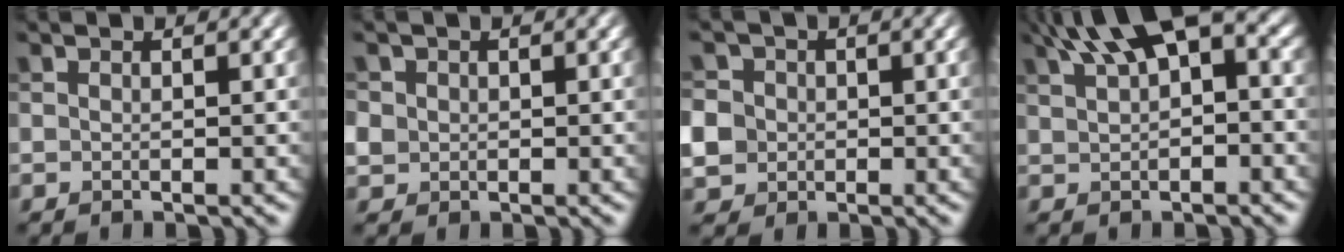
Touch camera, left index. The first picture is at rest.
{"total": 2.0, "force": [0.2, 1.9, 0.5], "torque": [-0.012, 0.004, 0.003]}
{"total": 6.1, "force": [-1.0, 5.6, 2.2], "torque": [-0.060, 0.011, -0.038]}
{"total": 8.5, "force": [4.1, 3.4, 6.7], "torque": [-0.115, 0.027, 0.063]}